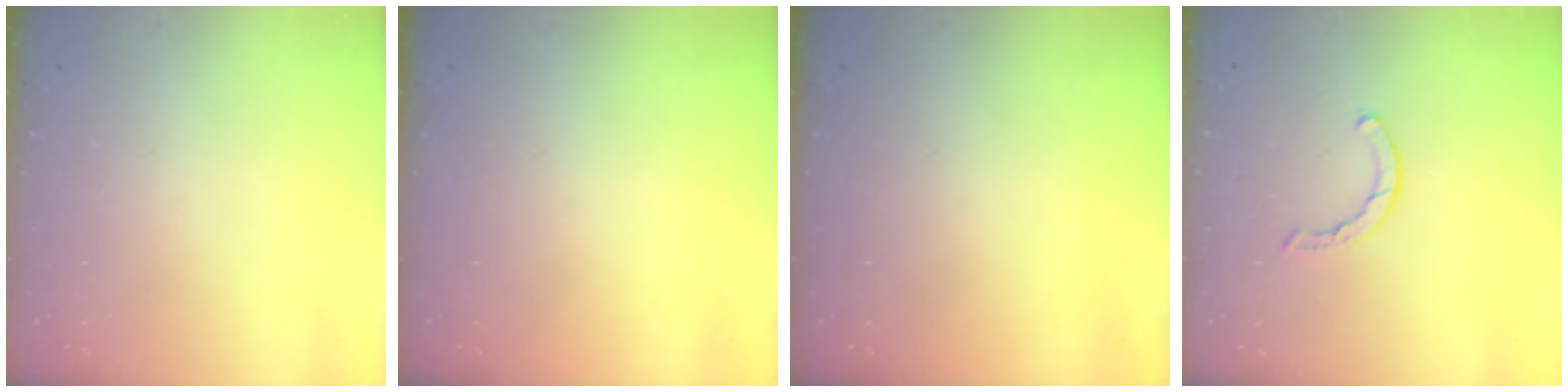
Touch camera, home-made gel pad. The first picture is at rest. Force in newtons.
{"total": 0.0}
{"total": 0.0}
{"total": 2.0, "press": 2.0, "slide": 0.2}